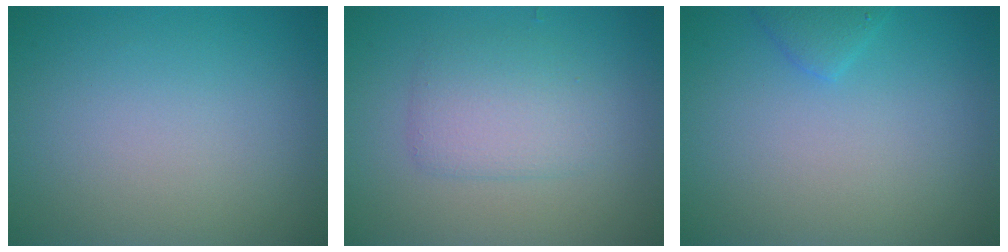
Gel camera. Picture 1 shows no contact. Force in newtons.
{"total": 2.9, "press": 2.9, "slide": 0.2}
{"total": 1.3, "press": 1.3, "slide": 0.1}